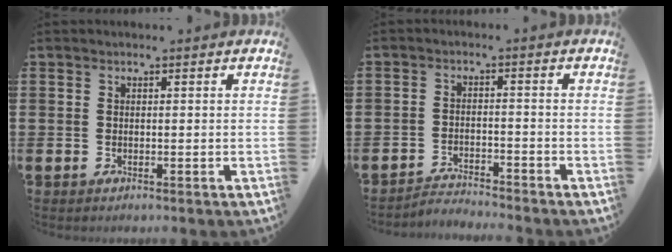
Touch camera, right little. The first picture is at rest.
{"total": 2.5, "force": [-2.5, -0.1, -0.1], "torque": [-0.004, 0.003, -0.055]}